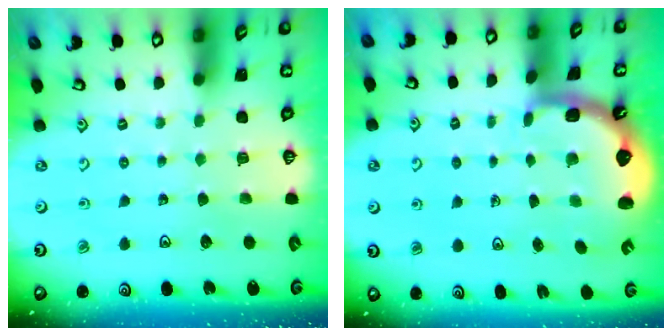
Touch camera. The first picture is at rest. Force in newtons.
{"total": 2.7, "press": 1.5, "slide": 2.3}